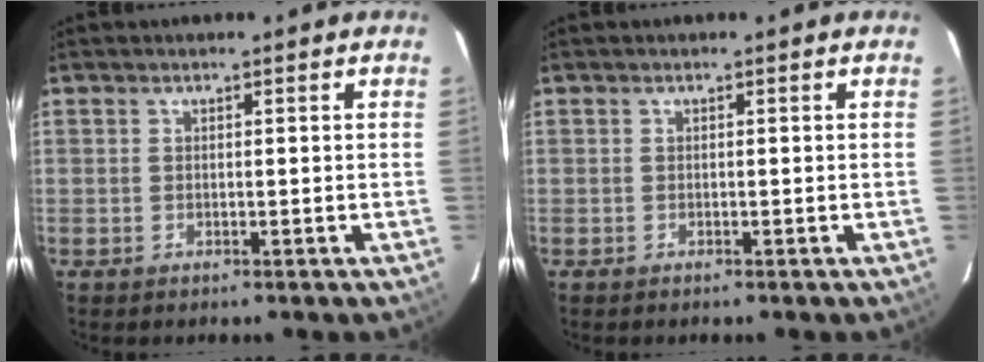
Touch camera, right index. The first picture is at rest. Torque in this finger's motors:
{"motor_torque": [-0.07, -0.06, 0.02, -0.01]}